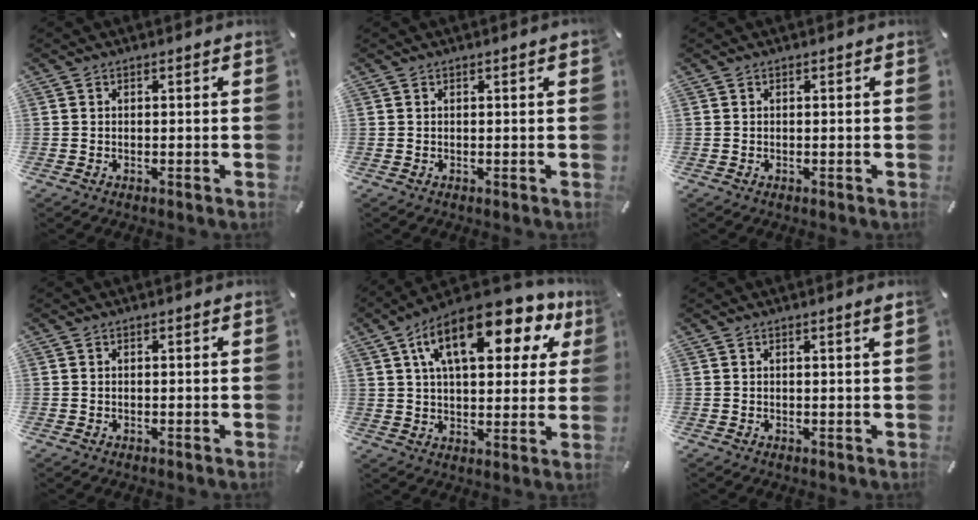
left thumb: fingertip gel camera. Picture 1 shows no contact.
{"total": 0.8, "force": [0.3, 0.0, 0.7], "torque": [-0.012, 0.001, 0.004]}
{"total": 0.0}
{"total": 0.0}
{"total": 19.7, "force": [9.7, 8.7, 14.7], "torque": [-0.235, -0.033, 0.156]}
{"total": 1.4, "force": [0.7, 0.0, 1.2], "torque": [-0.023, -0.001, 0.011]}